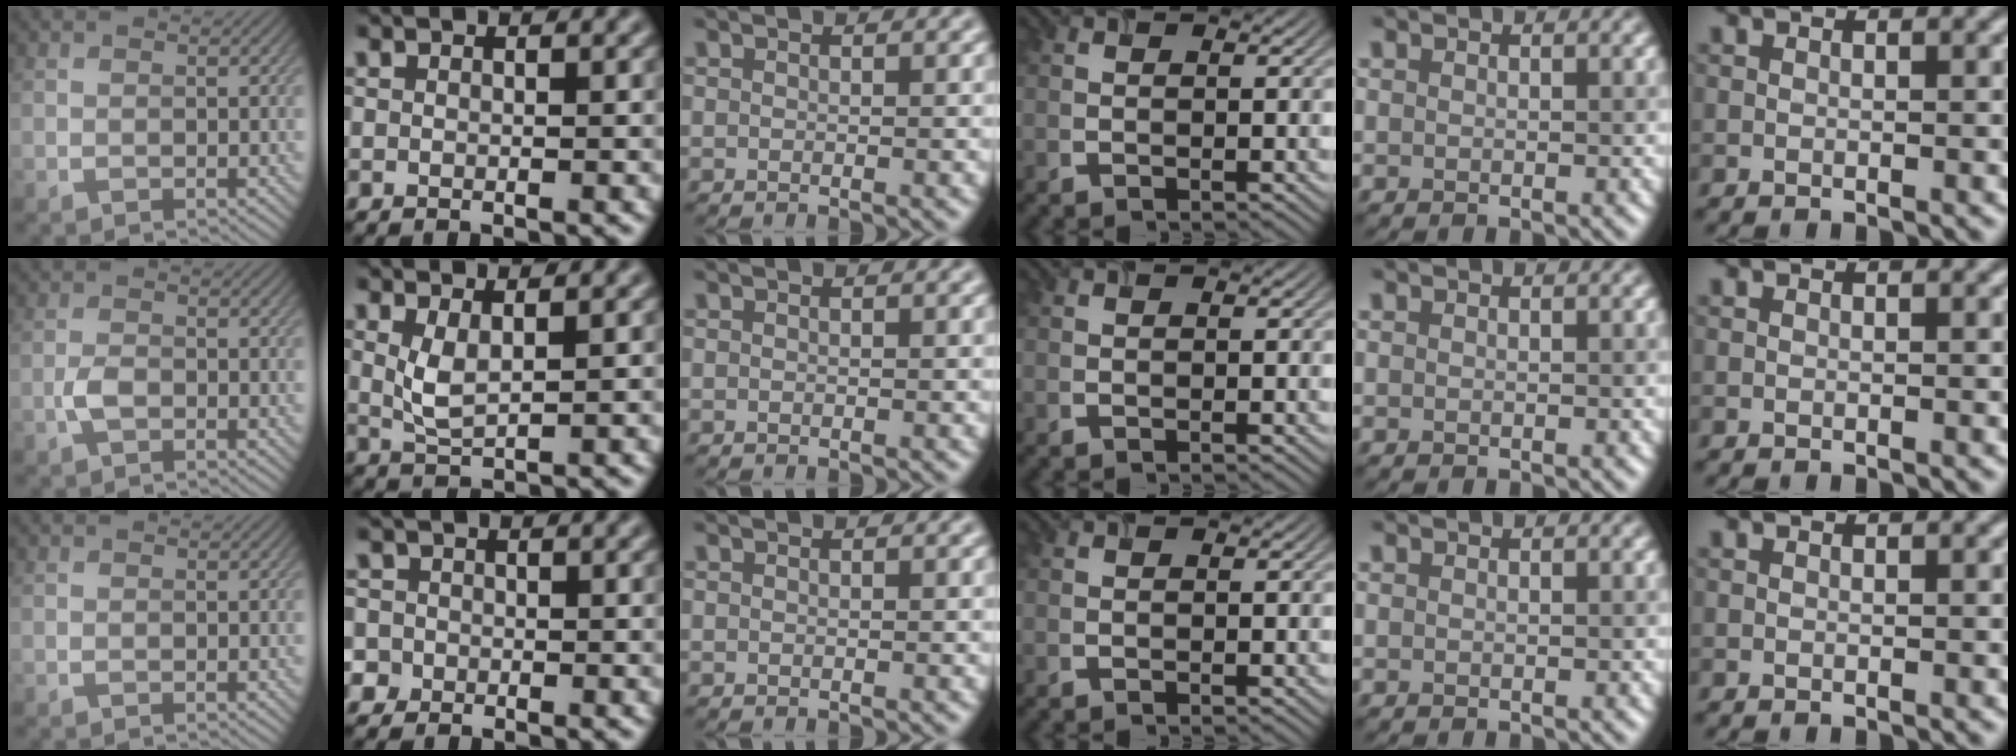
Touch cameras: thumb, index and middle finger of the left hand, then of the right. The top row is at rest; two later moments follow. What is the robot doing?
{"motion": "insert", "object": "airpods case & airpods"}